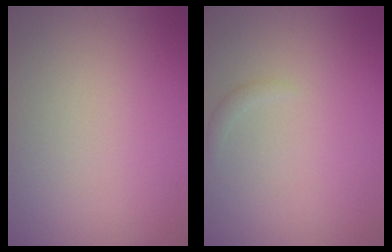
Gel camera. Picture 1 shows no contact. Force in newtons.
{"total": 0.7, "press": 0.7, "slide": 0.1}